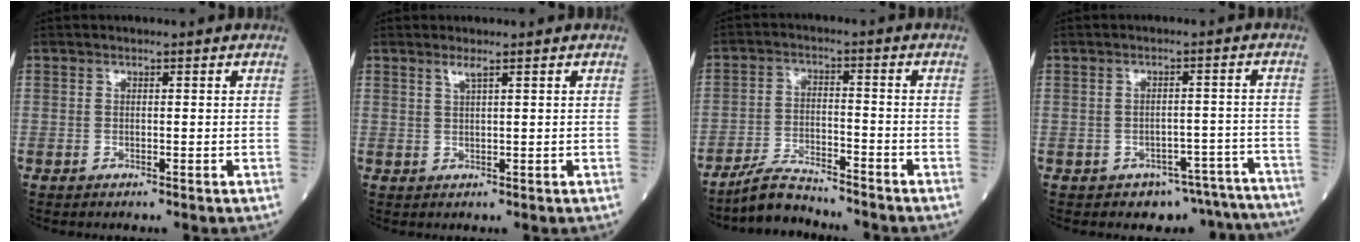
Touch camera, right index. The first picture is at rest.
{"total": 1.3, "force": [0.9, -0.3, 0.9], "torque": [-0.022, -0.002, 0.020]}
{"total": 6.5, "force": [-6.3, 0.8, 1.5], "torque": [-0.029, -0.009, -0.113]}
{"total": 11.0, "force": [-10.3, 3.8, 0.4], "torque": [0.021, 0.045, -0.114]}